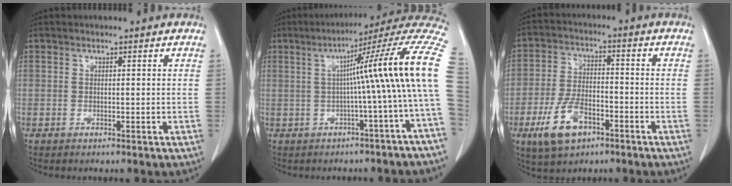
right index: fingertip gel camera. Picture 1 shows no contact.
{"total": 15.5, "force": [0.6, -1.6, 15.4], "torque": [-0.189, 0.038, -0.003]}
{"total": 9.2, "force": [-4.7, 4.5, 6.4], "torque": [-0.142, 0.002, -0.082]}